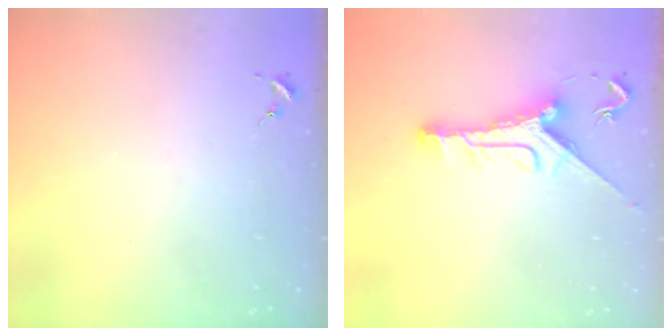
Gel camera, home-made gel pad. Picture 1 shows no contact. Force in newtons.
{"total": 10.9, "press": 10.9, "slide": 0.9}